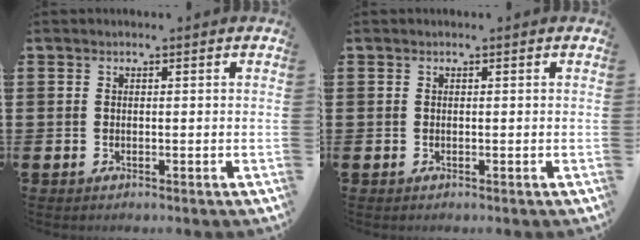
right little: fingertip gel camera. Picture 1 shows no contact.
{"total": 0.0}